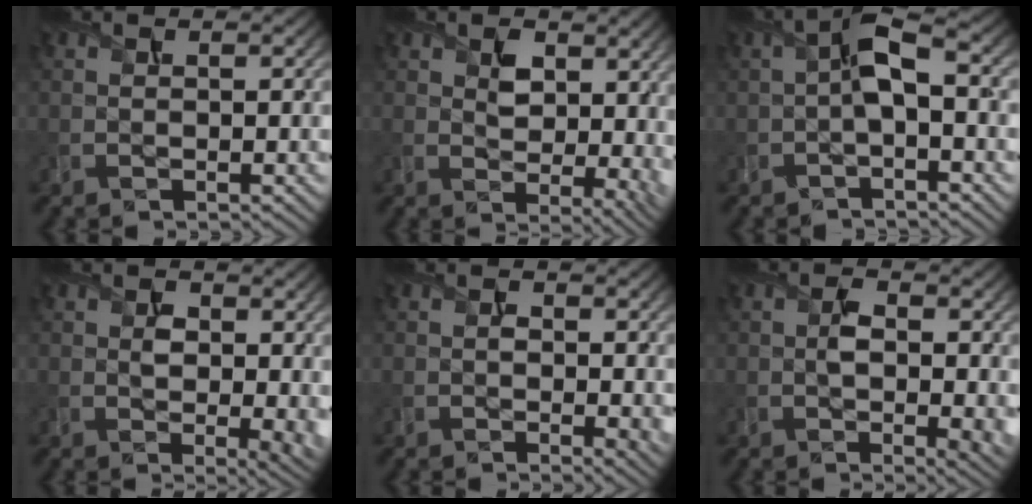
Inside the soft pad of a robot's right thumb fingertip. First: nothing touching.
{"total": 6.5, "force": [1.9, 4.0, 4.7], "torque": [-0.072, -0.006, 0.033]}
{"total": 4.6, "force": [-0.5, 1.6, 4.3], "torque": [-0.089, 0.014, -0.018]}
{"total": 4.5, "force": [0.6, 2.6, 3.7], "torque": [-0.054, -0.007, 0.013]}
{"total": 2.3, "force": [0.0, 1.3, 1.9], "torque": [-0.025, -0.009, 0.001]}
{"total": 4.8, "force": [-0.1, 2.4, 4.1], "torque": [-0.068, -0.008, 0.000]}